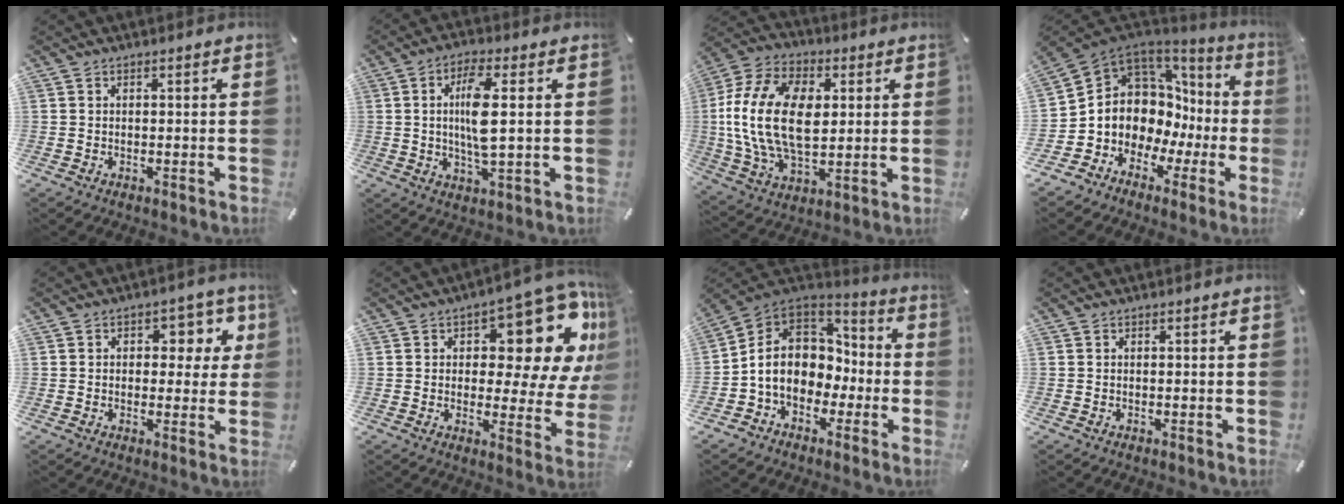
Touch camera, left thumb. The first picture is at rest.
{"total": 9.1, "force": [1.1, 2.2, 8.8], "torque": [-0.187, -0.005, 0.011]}
{"total": 20.1, "force": [1.9, 13.2, 15.0], "torque": [-0.329, 0.007, 0.031]}
{"total": 9.1, "force": [1.7, 8.3, 3.4], "torque": [-0.077, -0.048, 0.037]}
{"total": 7.8, "force": [2.5, 5.3, 5.2], "torque": [-0.047, -0.009, 0.034]}
{"total": 17.6, "force": [9.3, 7.9, 12.6], "torque": [-0.145, -0.082, 0.148]}
{"total": 12.3, "force": [-2.0, 10.7, 5.8], "torque": [-0.122, 0.013, -0.033]}
{"total": 0.0}